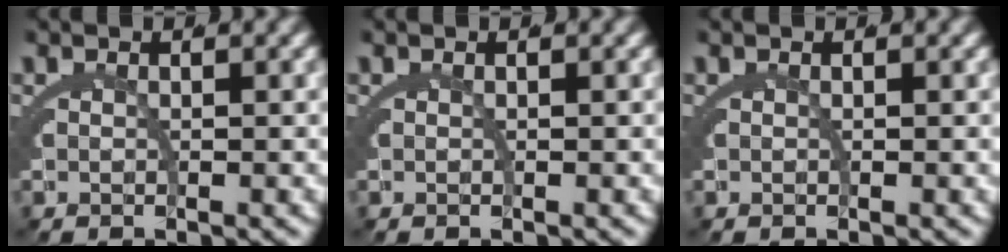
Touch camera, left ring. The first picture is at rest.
{"total": 0.0}
{"total": 0.0}